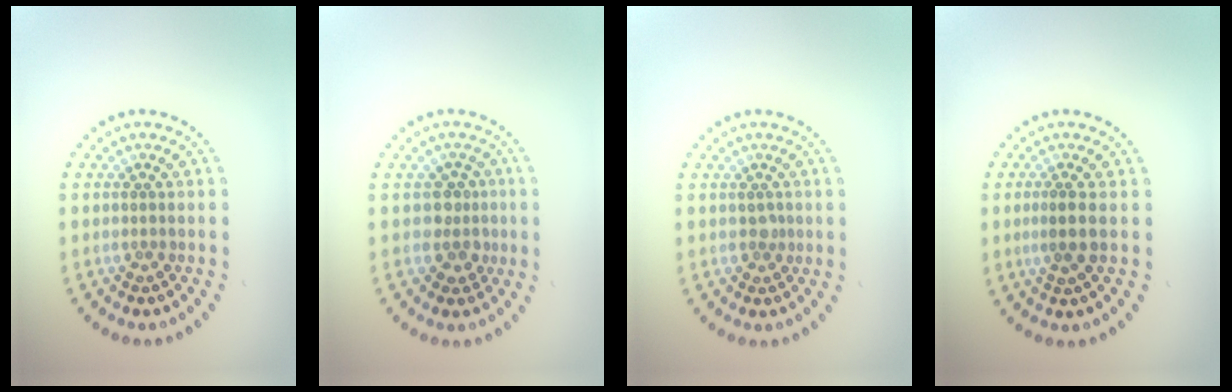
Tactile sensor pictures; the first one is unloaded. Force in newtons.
{"total": 2.2, "press": 1.8, "slide": 1.1}
{"total": 0.8, "press": 0.6, "slide": 0.5}
{"total": 1.5, "press": 1.0, "slide": 1.0}